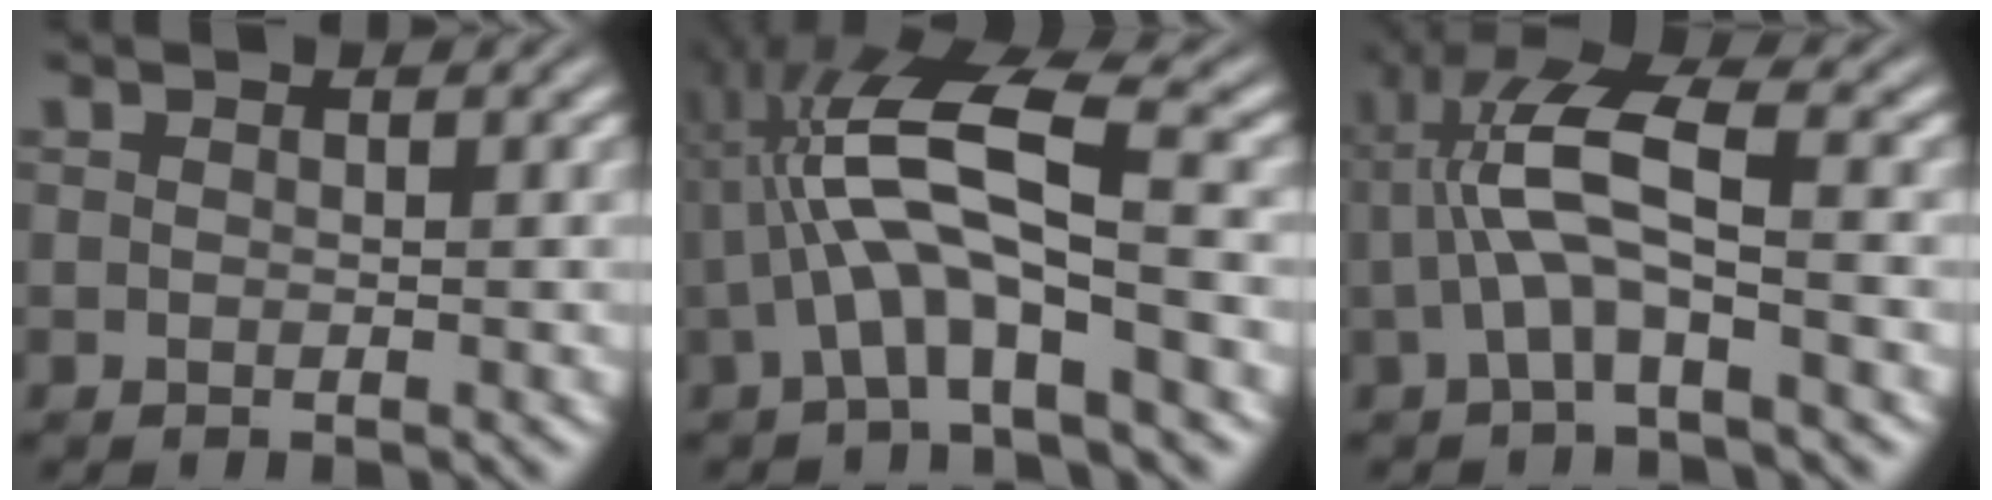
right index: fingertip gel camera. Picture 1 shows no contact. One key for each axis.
{"total": 8.1, "fx": 0.9, "fy": 3.0, "fz": 7.4, "tx": -0.142, "ty": 0.002, "tz": 0.017}
{"total": 5.8, "fx": 0.9, "fy": 1.9, "fz": 5.4, "tx": -0.104, "ty": -0.003, "tz": 0.019}